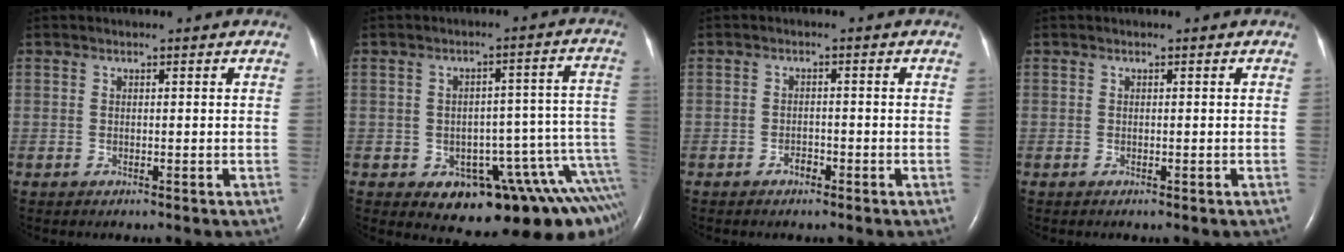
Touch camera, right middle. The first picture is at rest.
{"total": 15.0, "force": [-7.6, 4.9, 12.0], "torque": [-0.065, 0.050, -0.089]}
{"total": 1.4, "force": [-1.0, 0.8, 0.6], "torque": [-0.008, 0.004, -0.016]}
{"total": 0.0}